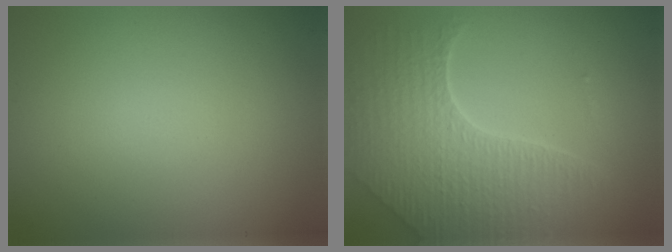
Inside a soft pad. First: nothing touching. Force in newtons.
{"total": 6.8, "press": 4.9, "slide": 4.7}